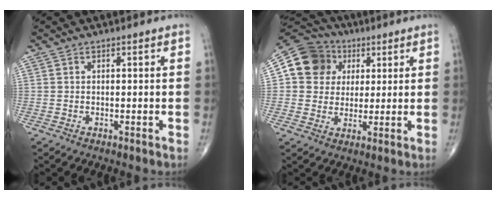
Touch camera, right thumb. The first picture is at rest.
{"total": 11.8, "force": [3.2, 10.6, 4.3], "torque": [-0.051, 0.008, 0.046]}